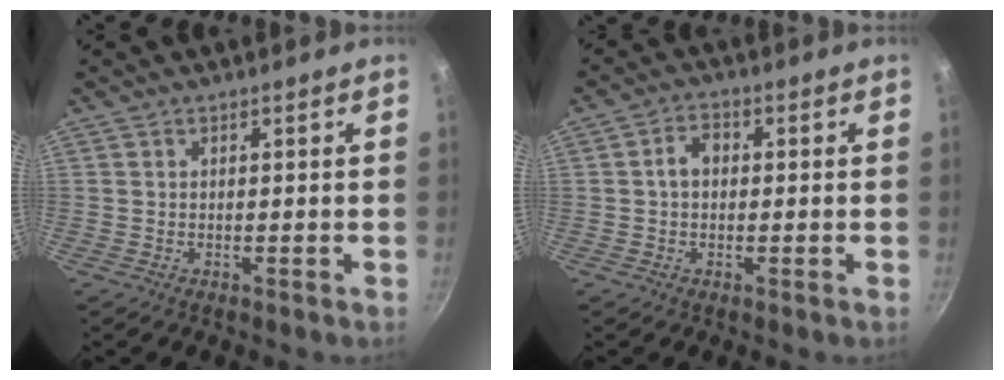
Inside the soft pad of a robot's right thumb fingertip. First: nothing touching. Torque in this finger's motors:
{"motor_torque": [-0.02, 1.24, 0.40, -0.15, -0.01]}